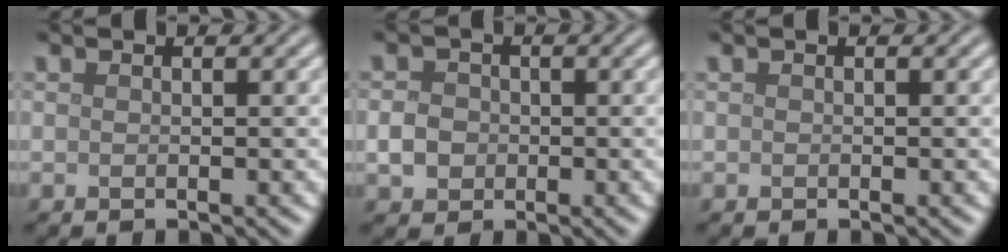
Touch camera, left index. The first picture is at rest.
{"total": 2.3, "force": [-0.4, 2.0, 1.0], "torque": [-0.019, 0.001, -0.013]}
{"total": 0.0}